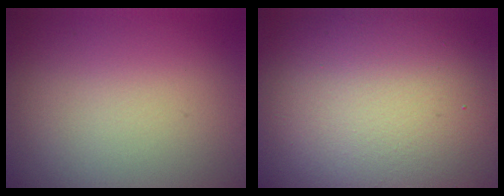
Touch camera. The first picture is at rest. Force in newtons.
{"total": 17.0, "press": 16.9, "slide": 1.3}